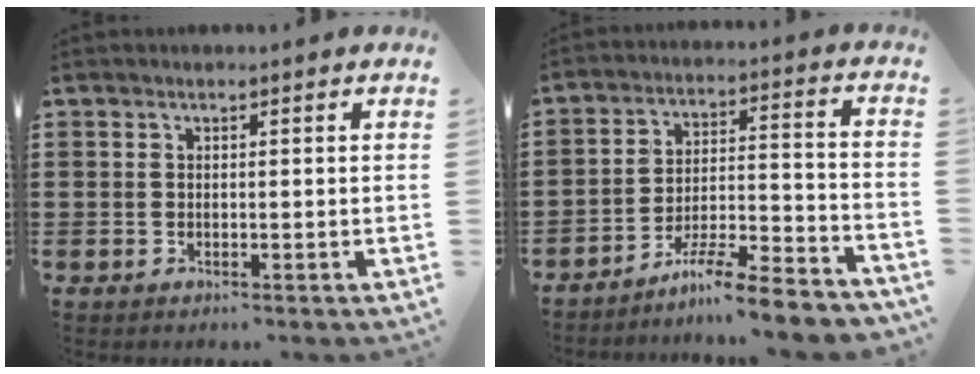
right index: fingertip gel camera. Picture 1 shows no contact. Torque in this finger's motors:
{"motor_torque": [1.15, 1.00, 0.17, 0.06]}